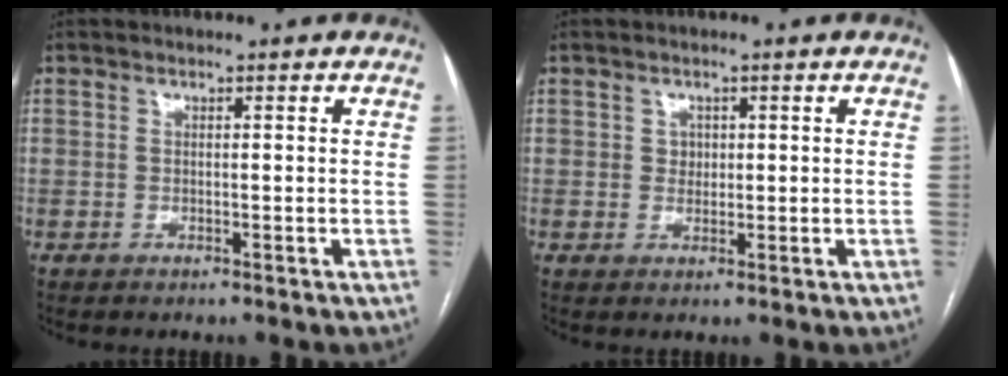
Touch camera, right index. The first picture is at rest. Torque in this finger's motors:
{"motor_torque": [-0.09, 0.02, -0.04, 0.01]}